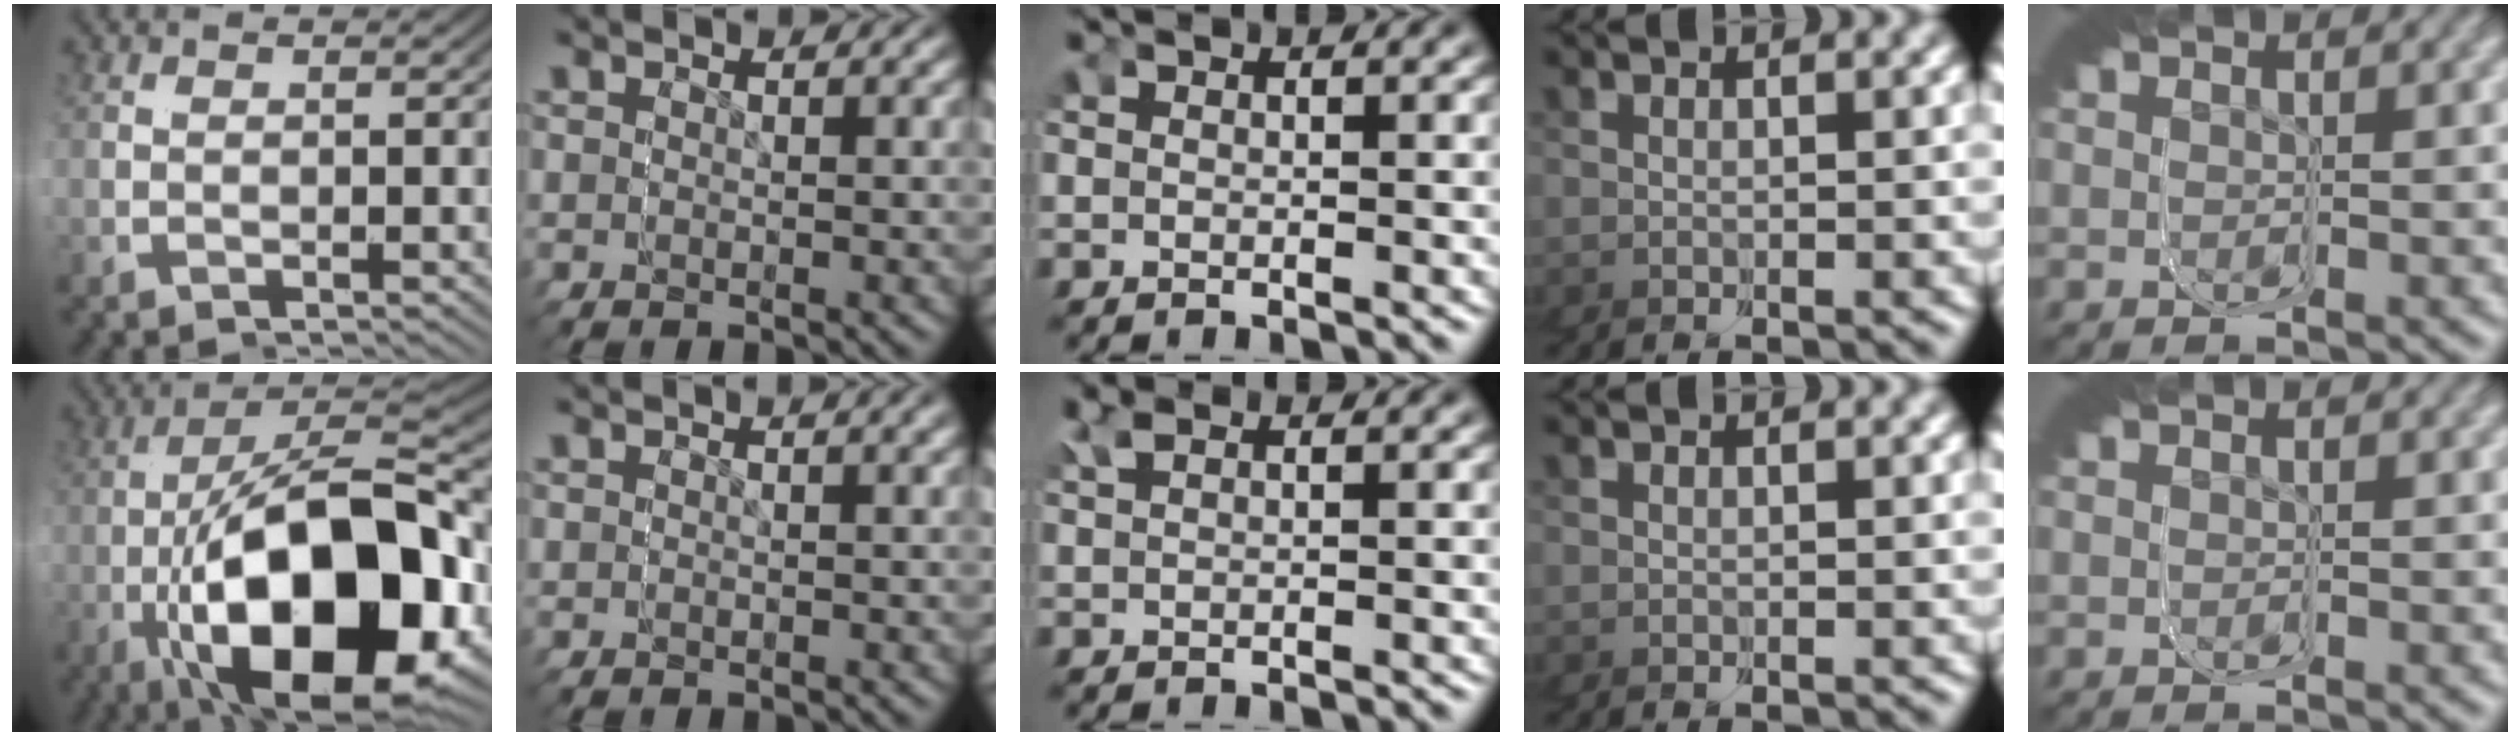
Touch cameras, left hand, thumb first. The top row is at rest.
{"thumb": {"total": 20.4, "force": [-5.4, 10.0, 17.0], "torque": [-0.299, -0.044, -0.064]}, "middle": {"total": 0.9, "force": [0.7, 0.4, 0.4], "torque": [-0.016, 0.003, 0.017]}}